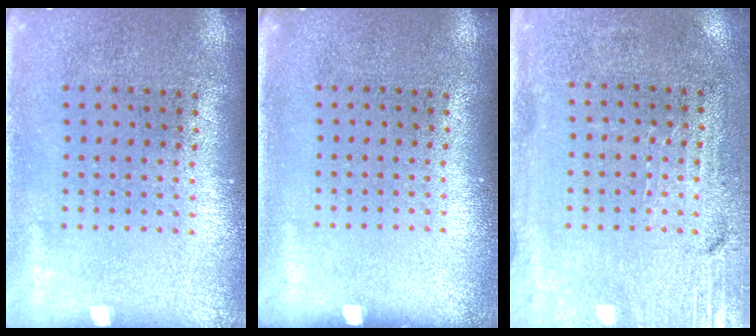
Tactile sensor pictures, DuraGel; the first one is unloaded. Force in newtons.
{"total": 0.0}
{"total": 3.3, "press": 2.9, "slide": 1.5}